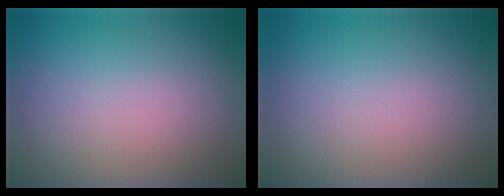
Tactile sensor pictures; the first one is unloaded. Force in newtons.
{"total": 0.0}